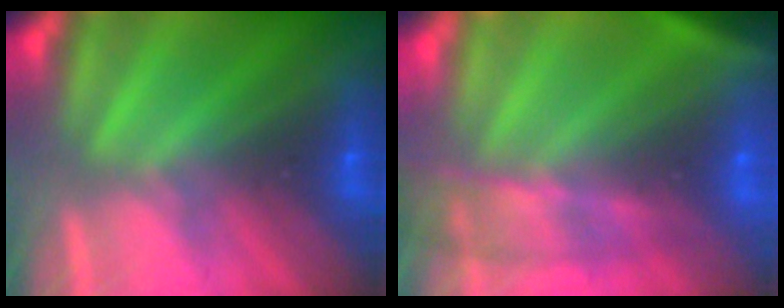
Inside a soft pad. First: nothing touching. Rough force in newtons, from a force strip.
{"total": 7.2}